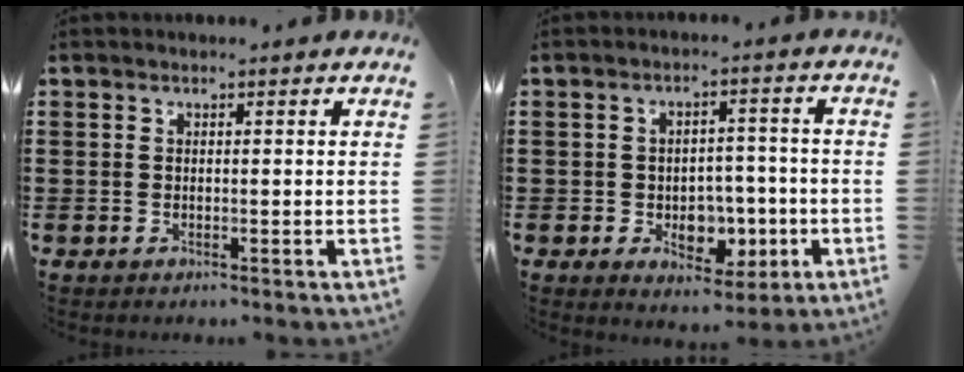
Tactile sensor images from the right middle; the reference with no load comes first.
{"total": 5.2, "force": [-1.6, 4.0, 2.8], "torque": [-0.041, 0.006, -0.030]}